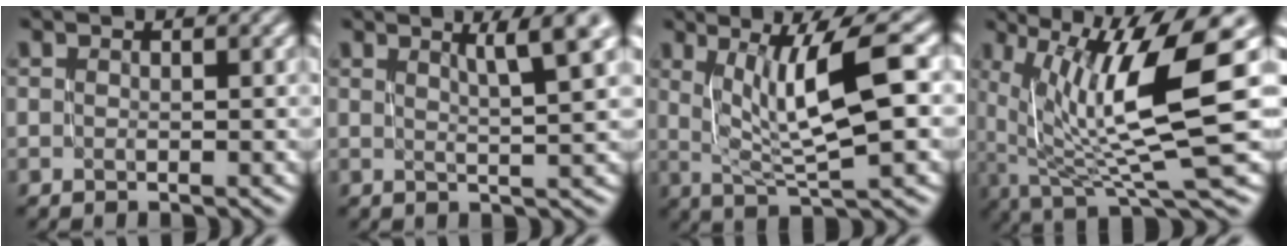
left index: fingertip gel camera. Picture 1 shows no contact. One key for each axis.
{"total": 5.0, "fx": 2.3, "fy": 0.9, "fz": 4.3, "tx": -0.051, "ty": 0.007, "tz": 0.035}
{"total": 7.1, "fx": 1.6, "fy": 1.6, "fz": 6.7, "tx": -0.107, "ty": 0.001, "tz": 0.034}
{"total": 11.0, "fx": 1.8, "fy": 2.9, "fz": 10.4, "tx": -0.188, "ty": -0.009, "tz": 0.040}